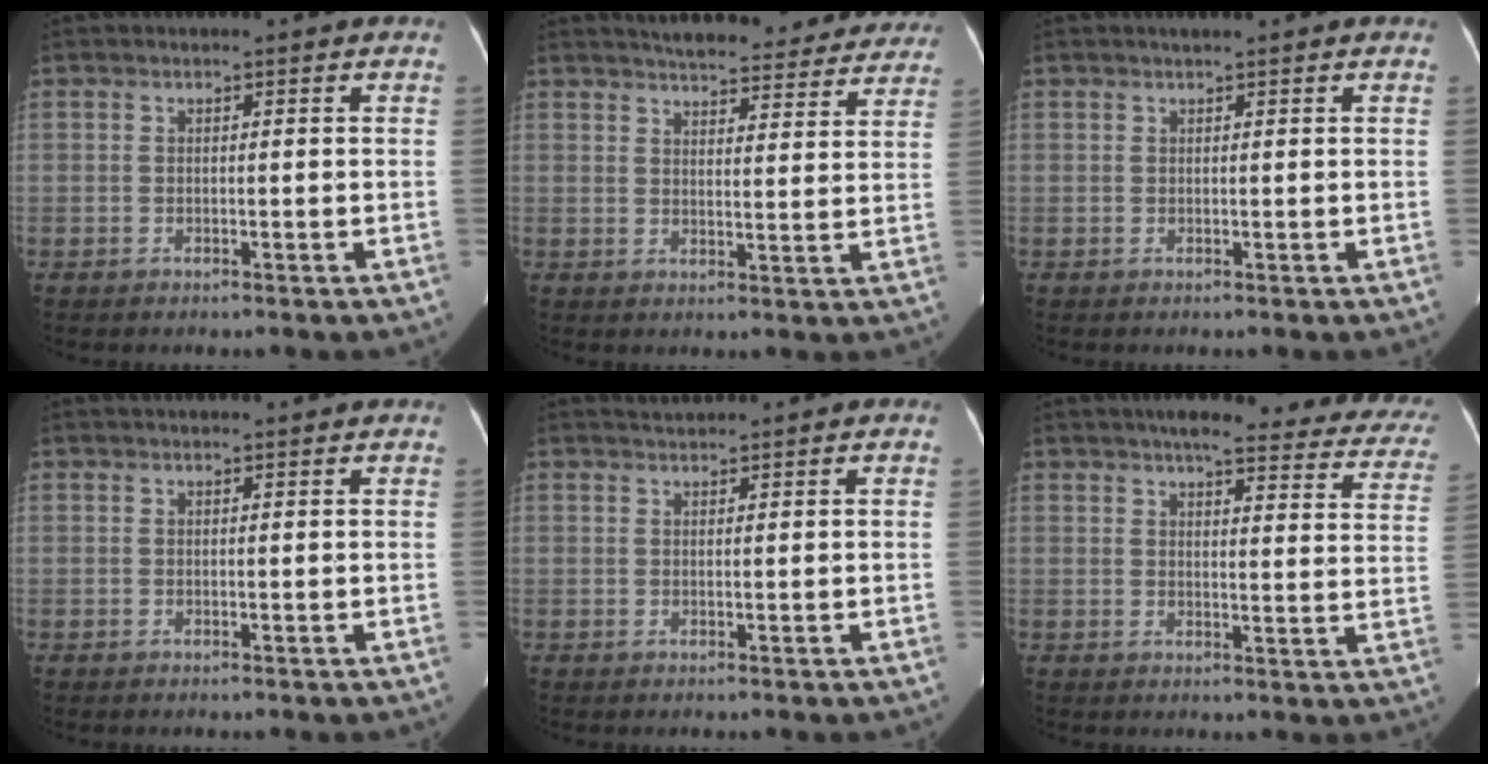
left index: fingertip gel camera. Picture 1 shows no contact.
{"total": 20.7, "force": [19.1, 4.7, 6.5], "torque": [-0.083, -0.013, 0.223]}
{"total": 0.9, "force": [0.7, 0.0, 0.6], "torque": [-0.012, 0.007, 0.013]}
{"total": 4.8, "force": [4.5, 0.5, 1.6], "torque": [-0.019, 0.030, 0.051]}
{"total": 1.1, "force": [1.1, -0.1, -0.1], "torque": [-0.007, 0.008, 0.025]}
{"total": 22.3, "force": [19.5, 4.4, 10.0], "torque": [-0.111, -0.023, 0.206]}